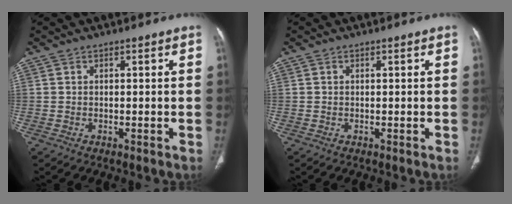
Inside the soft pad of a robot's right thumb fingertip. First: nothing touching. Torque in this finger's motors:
{"motor_torque": [-0.23, 0.17, 0.26, 0.27, -0.03]}